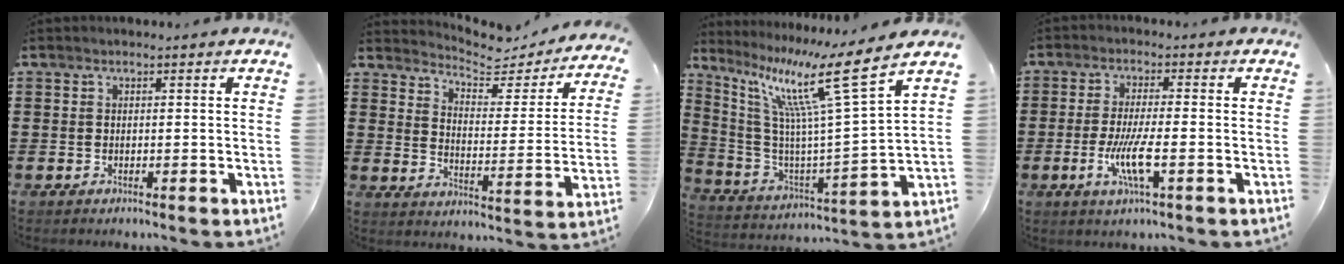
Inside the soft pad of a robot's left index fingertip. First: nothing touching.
{"total": 3.9, "force": [3.6, 1.1, 1.0], "torque": [-0.039, -0.033, 0.053]}
{"total": 13.8, "force": [8.5, 0.6, 10.9], "torque": [-0.232, -0.046, 0.124]}
{"total": 6.5, "force": [-2.1, 0.8, 6.1], "torque": [-0.122, -0.014, -0.042]}